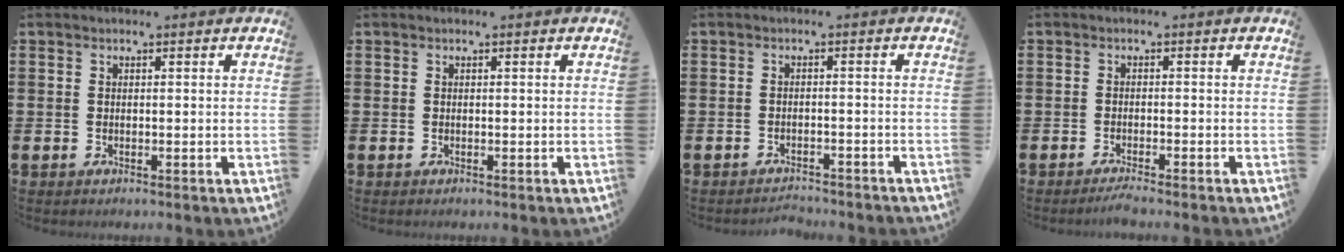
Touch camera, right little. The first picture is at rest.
{"total": 0.0}
{"total": 1.7, "force": [-1.7, -0.1, -0.2], "torque": [-0.003, 0.004, -0.036]}
{"total": 1.3, "force": [-1.1, -0.2, 0.6], "torque": [-0.010, 0.000, -0.021]}